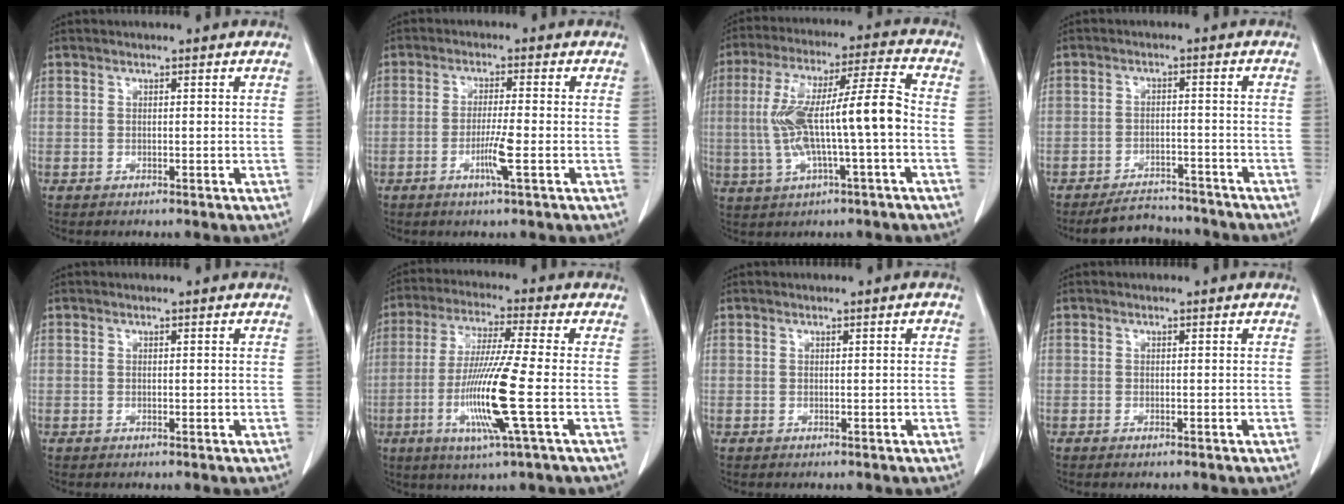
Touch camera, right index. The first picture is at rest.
{"total": 4.5, "force": [-1.6, -0.4, 4.2], "torque": [-0.080, -0.009, -0.031]}
{"total": 13.8, "force": [-1.3, 1.2, 13.7], "torque": [-0.263, 0.028, -0.020]}
{"total": 6.9, "force": [-6.6, 2.1, 0.9], "torque": [-0.009, 0.004, -0.098]}
{"total": 0.0}
{"total": 12.4, "force": [-3.2, -1.0, 12.0], "torque": [-0.241, -0.021, -0.066]}
{"total": 0.6, "force": [0.2, -0.2, 0.5], "torque": [-0.009, 0.001, 0.002]}
{"total": 0.6, "force": [-0.4, 0.1, 0.4], "torque": [-0.010, -0.001, -0.005]}